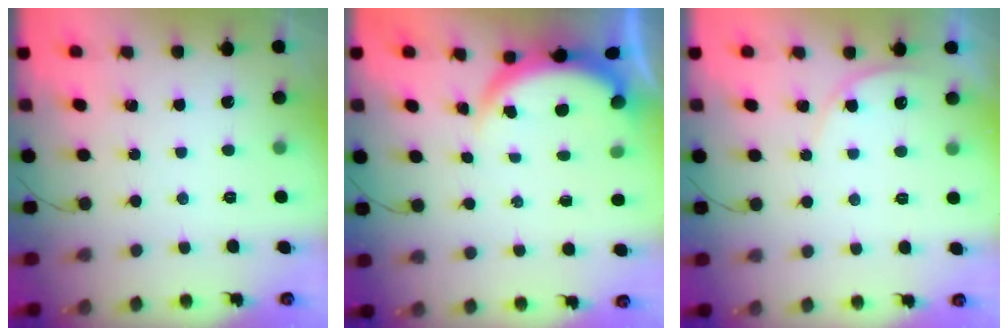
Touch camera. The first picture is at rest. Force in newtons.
{"total": 3.9, "press": 3.9, "slide": 0.2}
{"total": 4.8, "press": 4.7, "slide": 0.3}